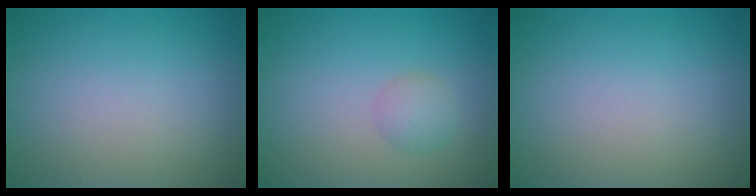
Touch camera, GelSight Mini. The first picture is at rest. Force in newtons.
{"total": 1.7, "press": 1.7, "slide": 0.0}
{"total": 0.0}